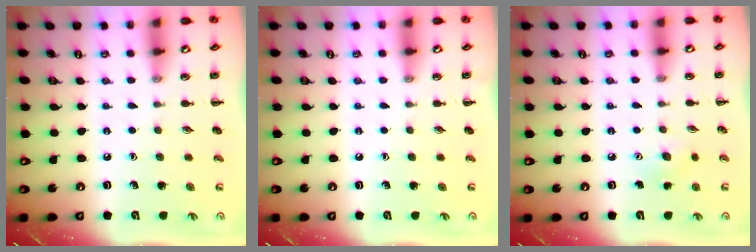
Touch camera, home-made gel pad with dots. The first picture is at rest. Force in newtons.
{"total": 0.0}
{"total": 5.1, "press": 4.9, "slide": 1.4}